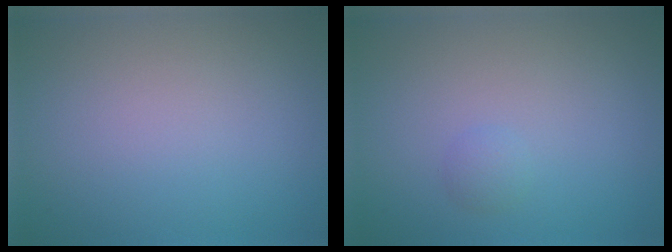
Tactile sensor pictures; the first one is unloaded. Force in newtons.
{"total": 0.9, "press": 0.8, "slide": 0.0}